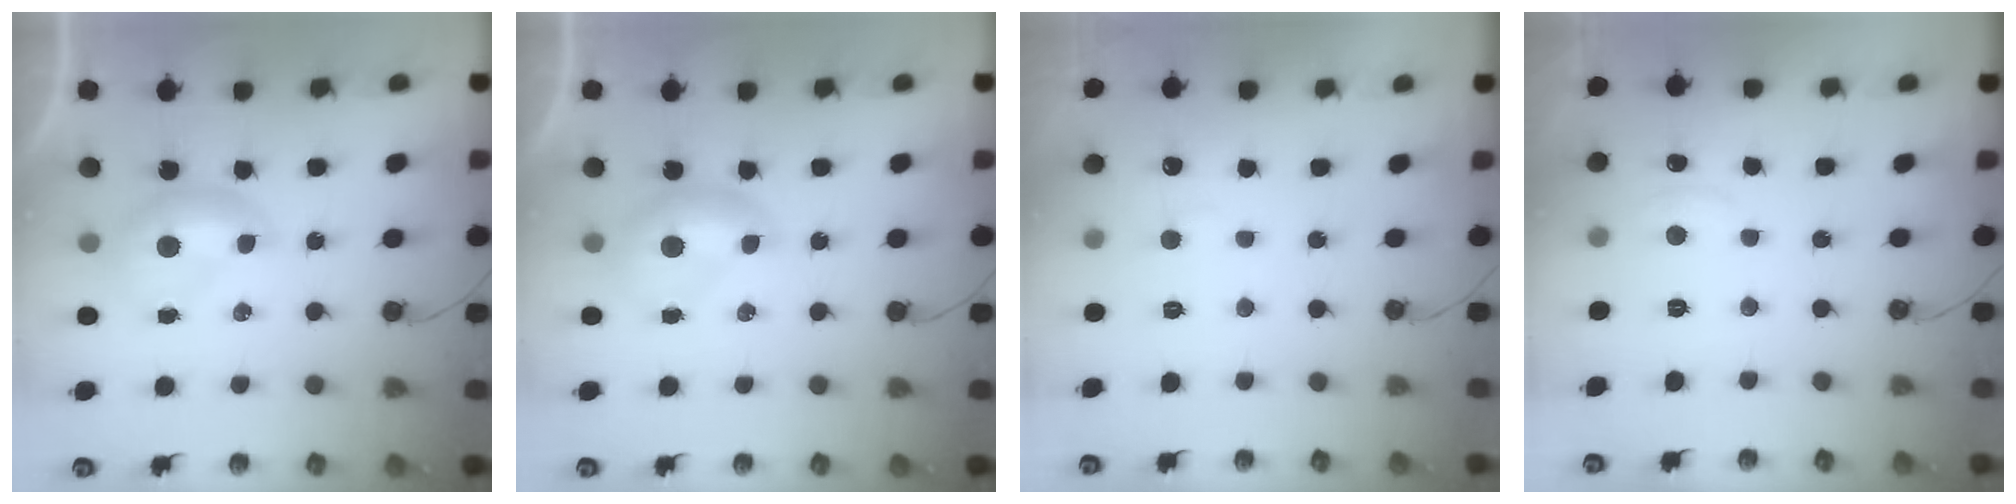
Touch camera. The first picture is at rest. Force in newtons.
{"total": 0.0}
{"total": 2.7, "press": 2.7, "slide": 0.4}
{"total": 1.8, "press": 1.7, "slide": 0.6}